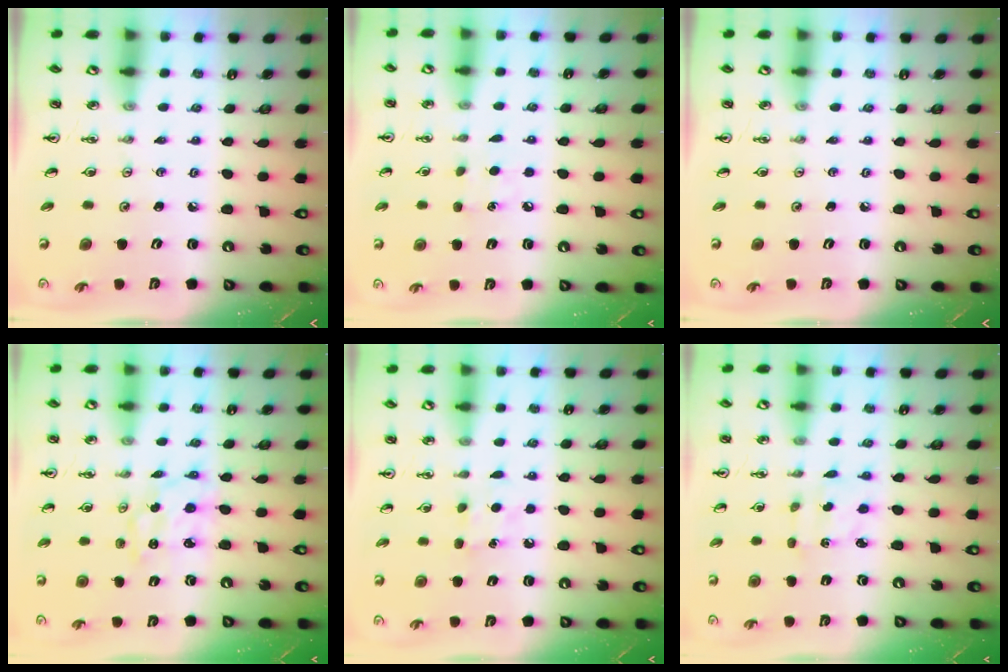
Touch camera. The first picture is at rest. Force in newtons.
{"total": 6.7, "press": 6.7, "slide": 0.8}
{"total": 0.0}
{"total": 1.8, "press": 1.8, "slide": 0.1}
{"total": 4.8, "press": 4.8, "slide": 0.7}
{"total": 2.2, "press": 2.1, "slide": 0.6}